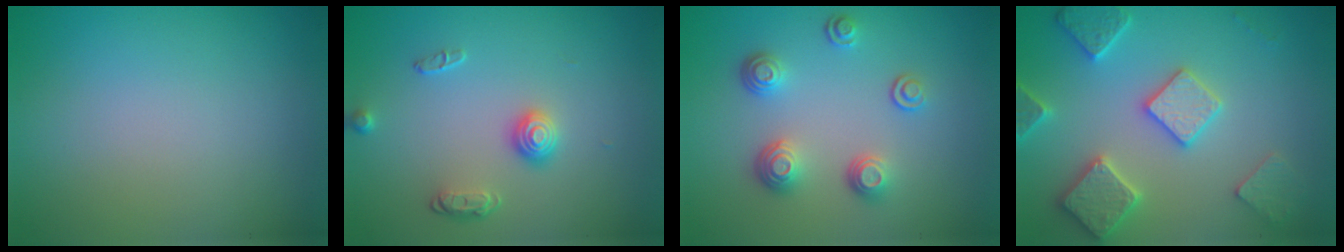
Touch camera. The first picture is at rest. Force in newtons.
{"total": 2.1, "press": 1.6, "slide": 1.4}
{"total": 3.6, "press": 2.8, "slide": 2.2}
{"total": 5.6, "press": 5.5, "slide": 1.1}